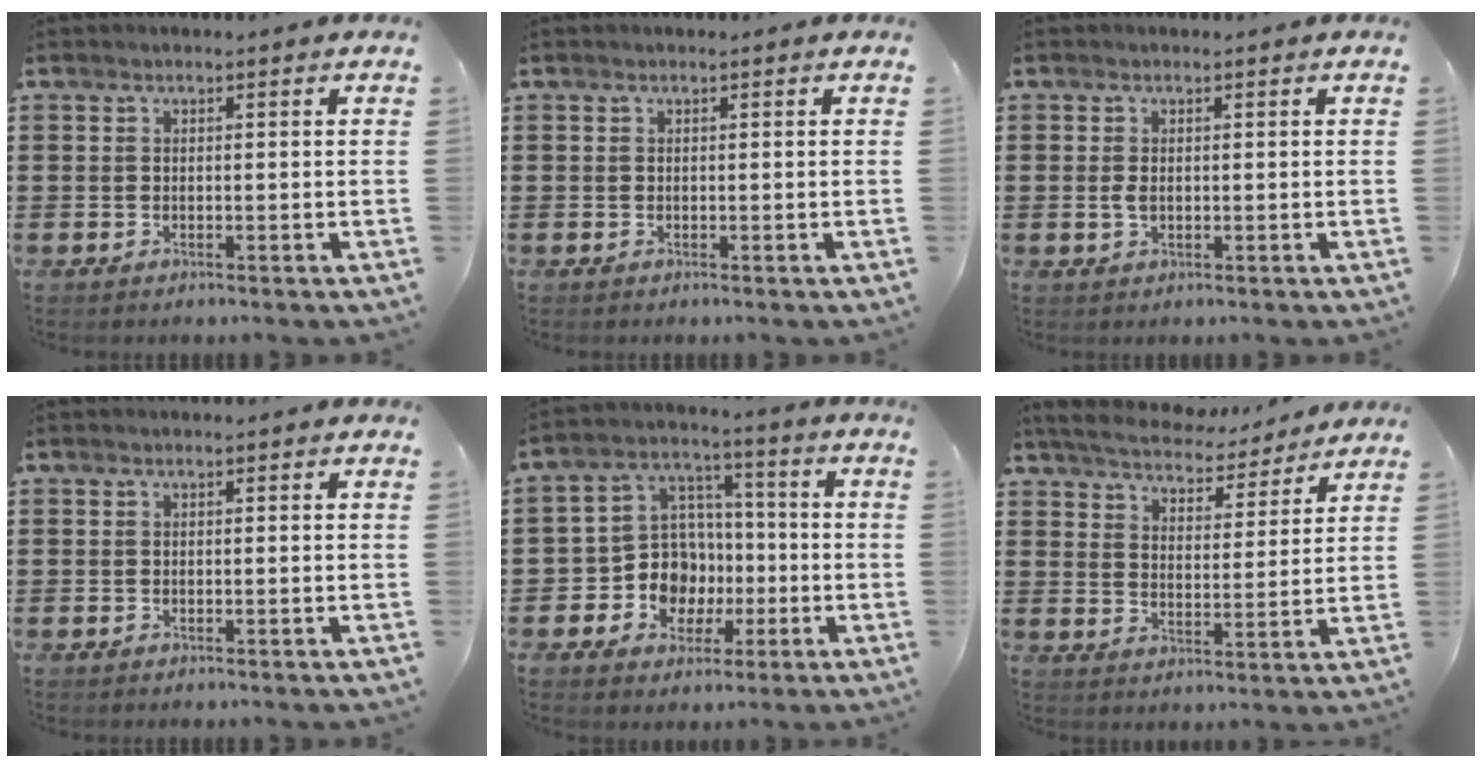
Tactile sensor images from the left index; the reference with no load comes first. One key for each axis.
{"total": 0.0}
{"total": 1.6, "fx": 0.1, "fy": 0.9, "fz": 1.3, "tx": -0.036, "ty": -0.001, "tz": -0.001}
{"total": 0.0}
{"total": 9.8, "fx": -1.9, "fy": 9.0, "fz": 3.4, "tx": -0.104, "ty": 0.015, "tz": -0.028}
{"total": 5.5, "fx": 5.4, "fy": 0.4, "fz": 0.8, "tx": -0.046, "ty": -0.036, "tz": 0.091}